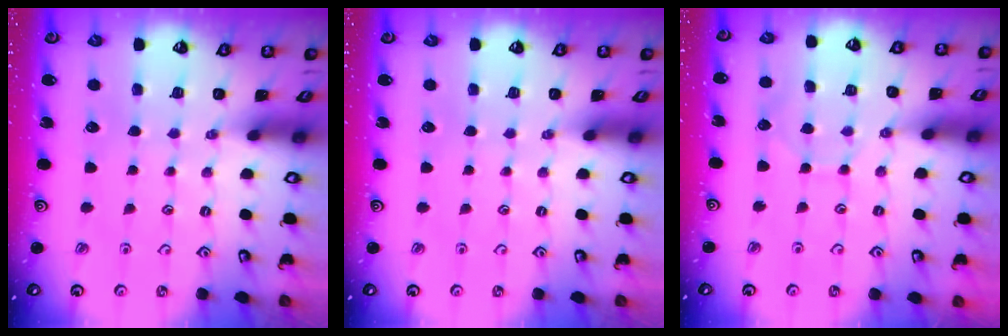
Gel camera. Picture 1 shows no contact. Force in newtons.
{"total": 0.0}
{"total": 6.1, "press": 6.1, "slide": 0.6}